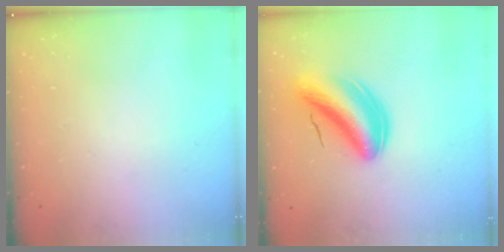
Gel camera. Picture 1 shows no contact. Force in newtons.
{"total": 8.6, "press": 8.2, "slide": 2.5}